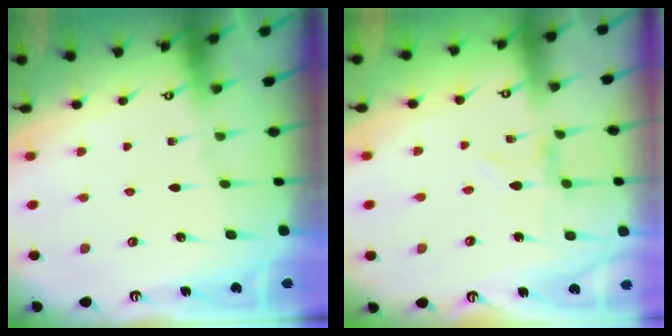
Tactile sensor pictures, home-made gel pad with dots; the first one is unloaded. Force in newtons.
{"total": 0.0}